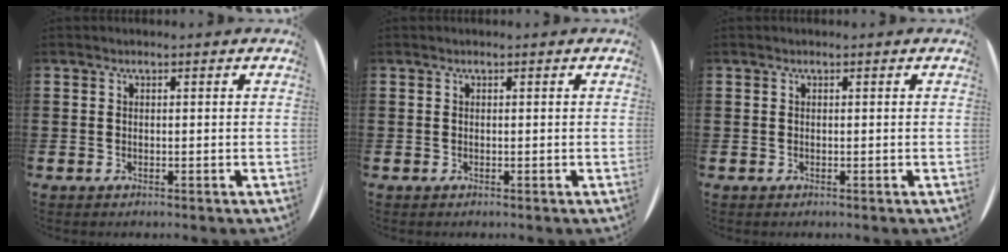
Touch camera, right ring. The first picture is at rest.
{"total": 0.0}
{"total": 0.0}